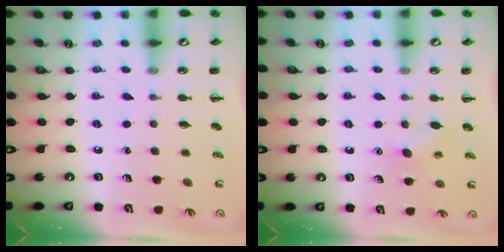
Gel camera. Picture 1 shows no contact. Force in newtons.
{"total": 4.8, "press": 4.6, "slide": 1.3}